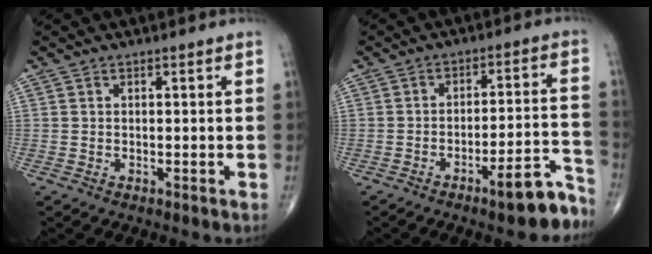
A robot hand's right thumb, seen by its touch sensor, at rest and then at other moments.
{"total": 10.1, "force": [-6.8, 2.5, 7.1], "torque": [-0.074, 0.063, -0.094]}